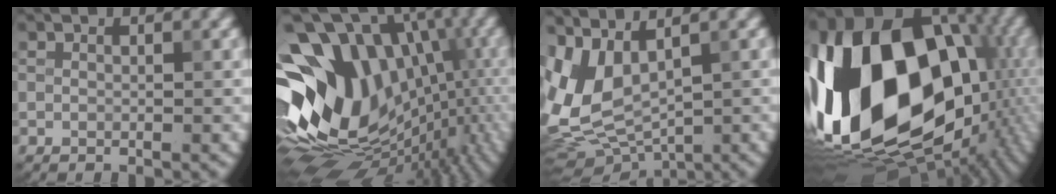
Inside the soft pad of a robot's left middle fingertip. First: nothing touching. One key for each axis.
{"total": 18.1, "fx": 1.5, "fy": 12.1, "fz": 13.4, "tx": -0.198, "ty": -0.007, "tz": 0.056}
{"total": 7.6, "fx": 1.4, "fy": 4.3, "fz": 6.1, "tx": -0.140, "ty": -0.010, "tz": 0.034}
{"total": 22.6, "fx": -0.5, "fy": 14.9, "fz": 17.0, "tx": -0.346, "ty": -0.040, "tz": 0.015}